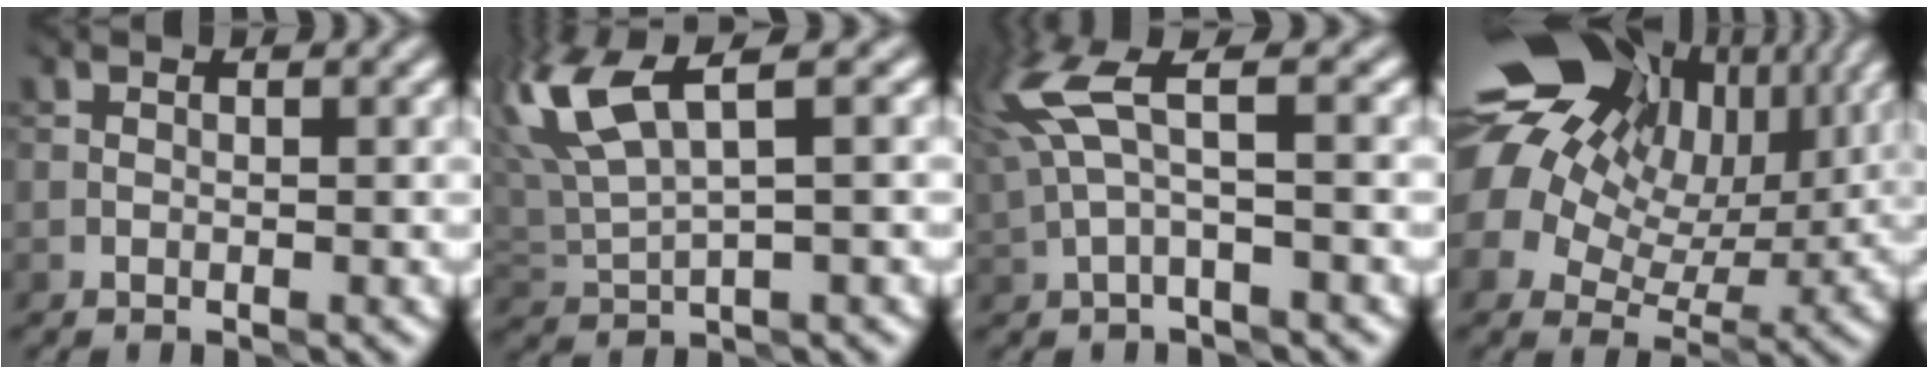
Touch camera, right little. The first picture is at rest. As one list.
[{"total": 7.7, "force": [4.1, 2.2, 6.1], "torque": [-0.148, 0.016, 0.082]}, {"total": 5.3, "force": [2.0, 1.7, 4.7], "torque": [-0.117, 0.009, 0.036]}, {"total": 19.2, "force": [7.1, 14.5, 10.3], "torque": [-0.214, 0.046, 0.105]}]